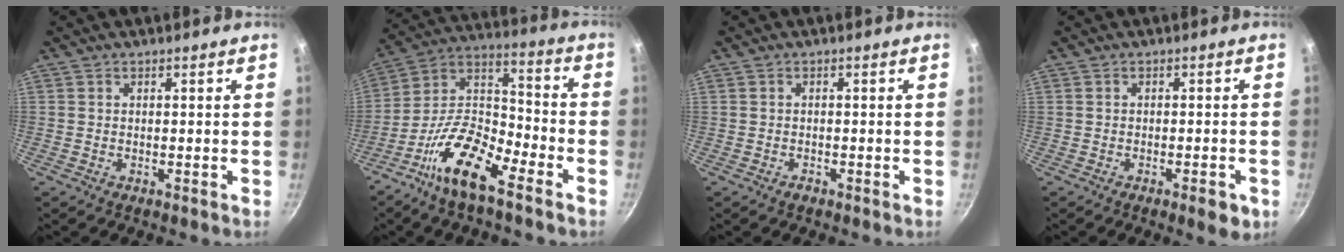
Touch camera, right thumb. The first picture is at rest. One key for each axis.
{"total": 16.2, "fx": -9.7, "fy": 5.7, "fz": 11.6, "tx": -0.208, "ty": 0.076, "tz": -0.202}
{"total": 1.1, "fx": -0.8, "fy": 0.6, "fz": 0.4, "tx": -0.009, "ty": 0.009, "tz": -0.014}
{"total": 4.0, "fx": -1.9, "fy": 1.5, "fz": 3.3, "tx": -0.038, "ty": 0.011, "tz": -0.021}